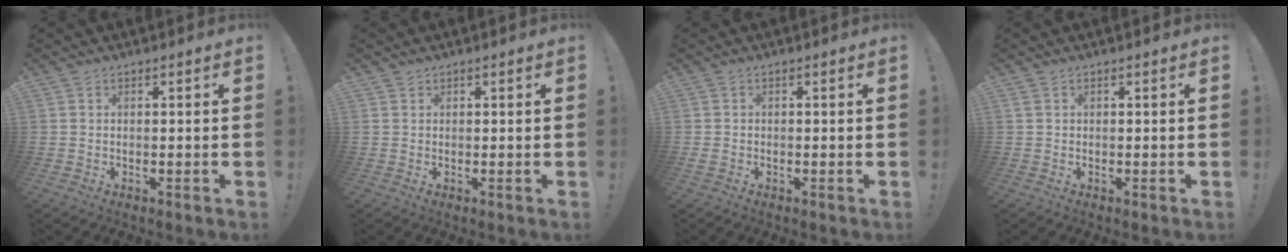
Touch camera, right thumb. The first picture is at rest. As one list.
[{"total": 0.8, "force": [0.7, 0.4, 0.2], "torque": [0.004, -0.003, 0.011]}, {"total": 0.8, "force": [-0.3, 0.5, 0.4], "torque": [-0.008, 0.001, -0.005]}, {"total": 0.7, "force": [0.3, 0.5, 0.4], "torque": [-0.008, 0.003, 0.004]}]